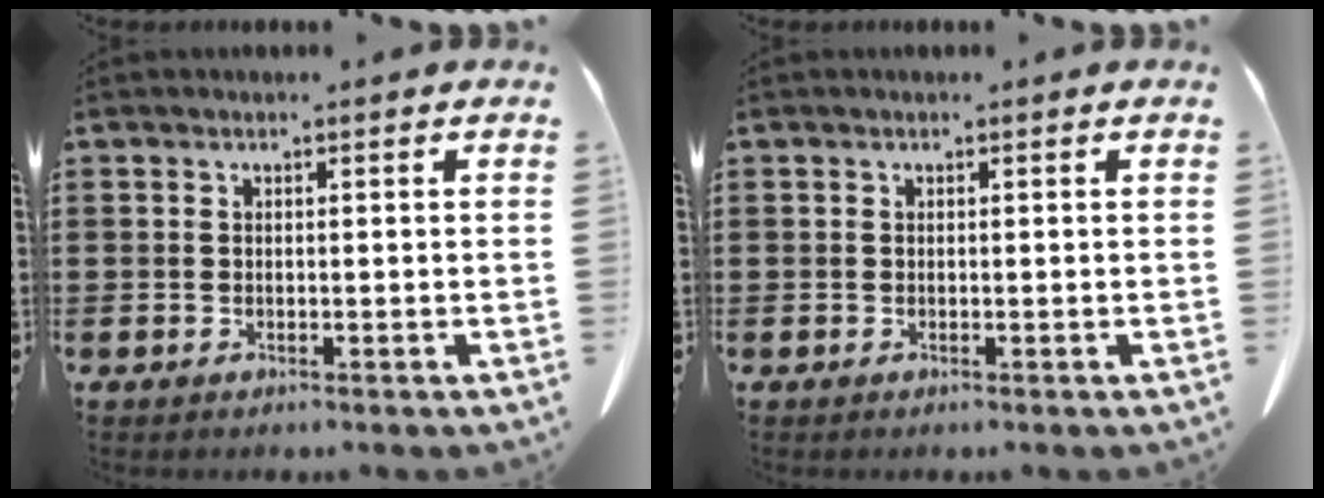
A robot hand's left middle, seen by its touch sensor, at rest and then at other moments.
{"total": 0.0}